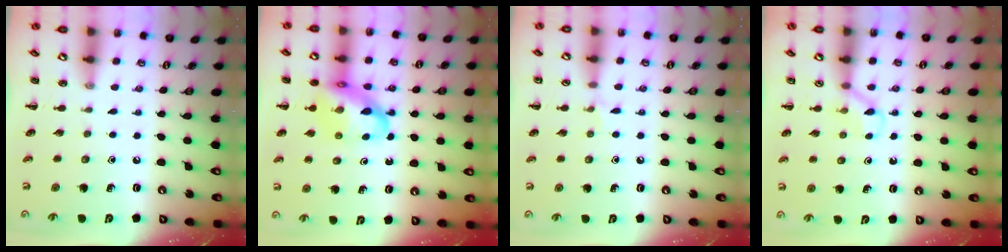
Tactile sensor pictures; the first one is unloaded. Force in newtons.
{"total": 15.1, "press": 14.6, "slide": 3.9}
{"total": 4.4, "press": 4.1, "slide": 1.6}
{"total": 4.0, "press": 3.7, "slide": 1.5}